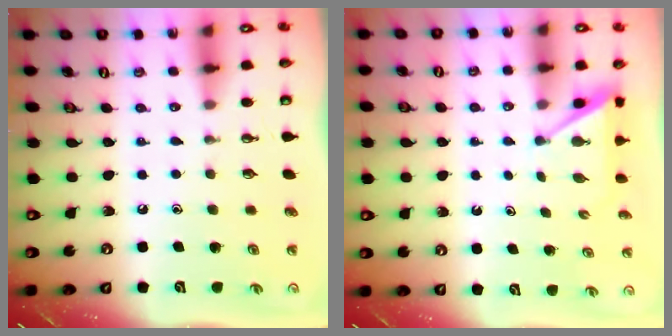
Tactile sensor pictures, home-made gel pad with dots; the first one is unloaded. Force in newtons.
{"total": 3.1, "press": 3.1, "slide": 0.3}